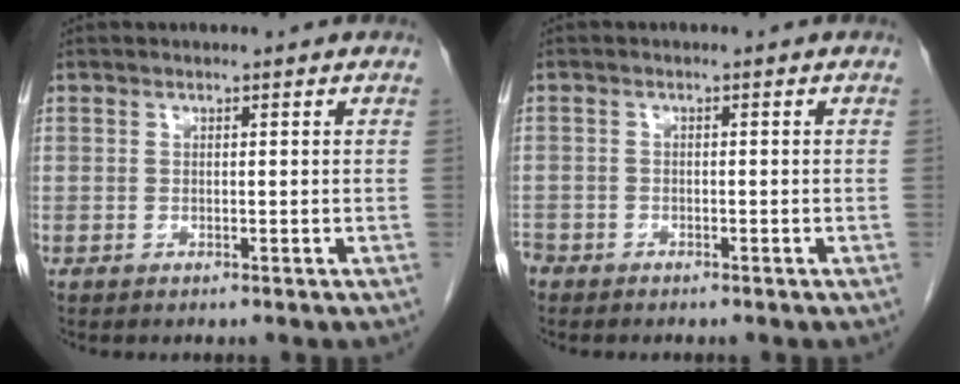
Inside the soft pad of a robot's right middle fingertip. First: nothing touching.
{"total": 2.8, "force": [-2.3, 1.4, 0.6], "torque": [-0.014, 0.000, -0.042]}